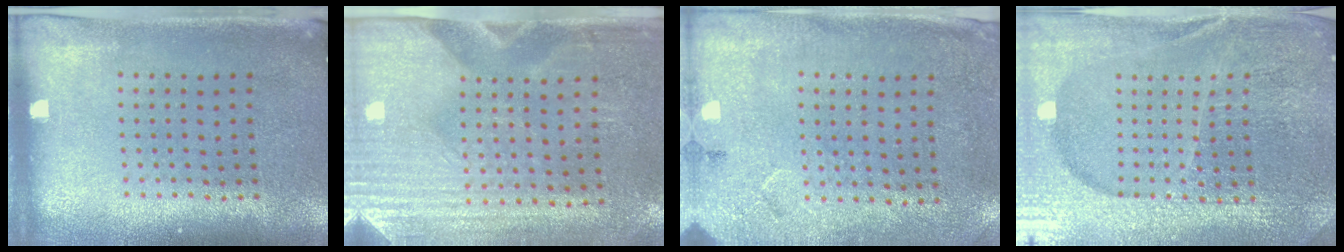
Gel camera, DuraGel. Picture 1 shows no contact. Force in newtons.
{"total": 2.9, "press": 2.6, "slide": 1.5}
{"total": 2.7, "press": 2.2, "slide": 1.6}
{"total": 5.4, "press": 4.9, "slide": 2.3}